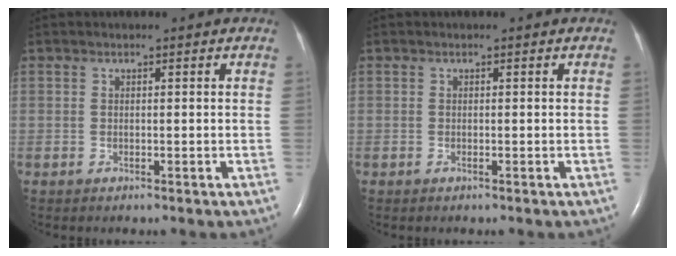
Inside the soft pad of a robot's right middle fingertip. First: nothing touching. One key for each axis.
{"total": 0.0}